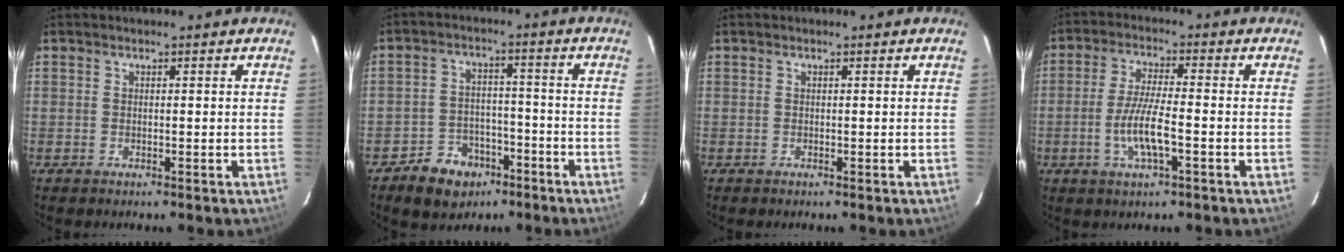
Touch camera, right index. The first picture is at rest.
{"total": 8.7, "force": [-5.6, 6.2, 2.5], "torque": [-0.068, 0.020, -0.073]}
{"total": 0.0}
{"total": 7.6, "force": [-2.5, 1.3, 7.1], "torque": [-0.141, -0.006, -0.049]}